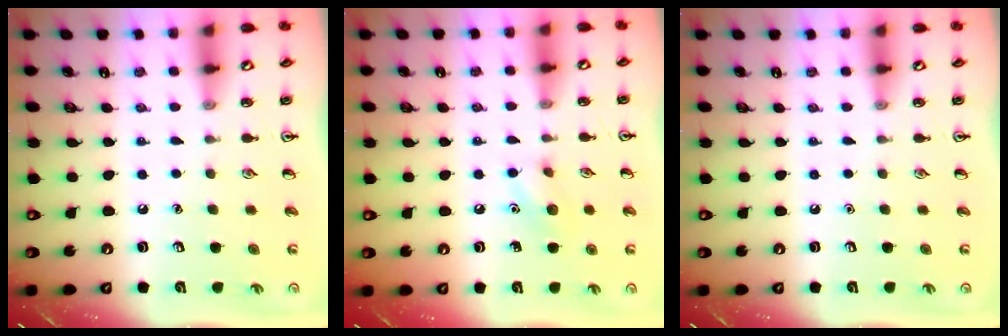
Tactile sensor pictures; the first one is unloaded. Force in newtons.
{"total": 6.6, "press": 6.5, "slide": 1.4}
{"total": 0.0}